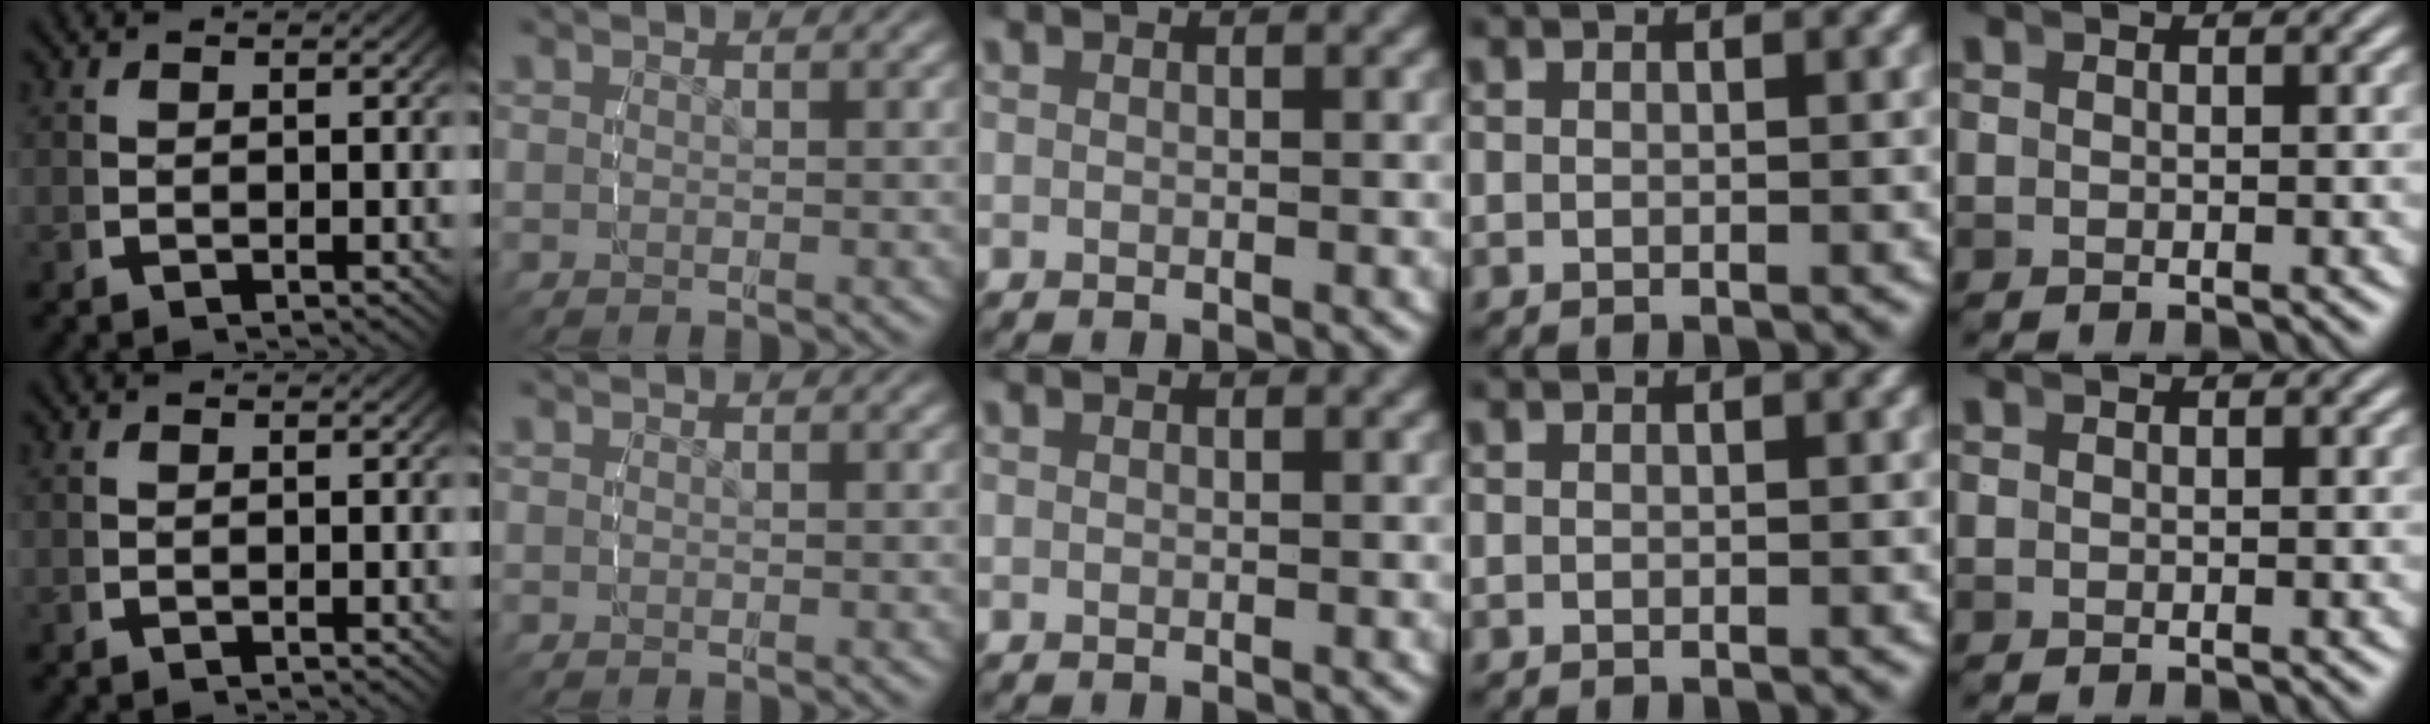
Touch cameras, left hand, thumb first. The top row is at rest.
{}